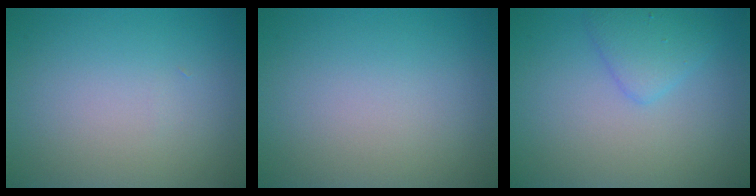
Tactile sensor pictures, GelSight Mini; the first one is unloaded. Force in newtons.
{"total": 0.0}
{"total": 2.3, "press": 2.3, "slide": 0.0}